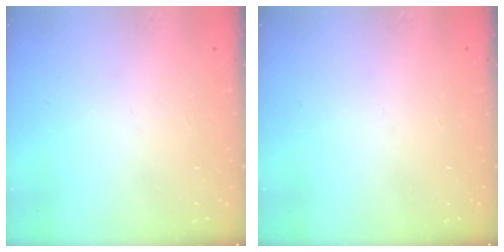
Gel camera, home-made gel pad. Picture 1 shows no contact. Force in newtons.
{"total": 0.0}